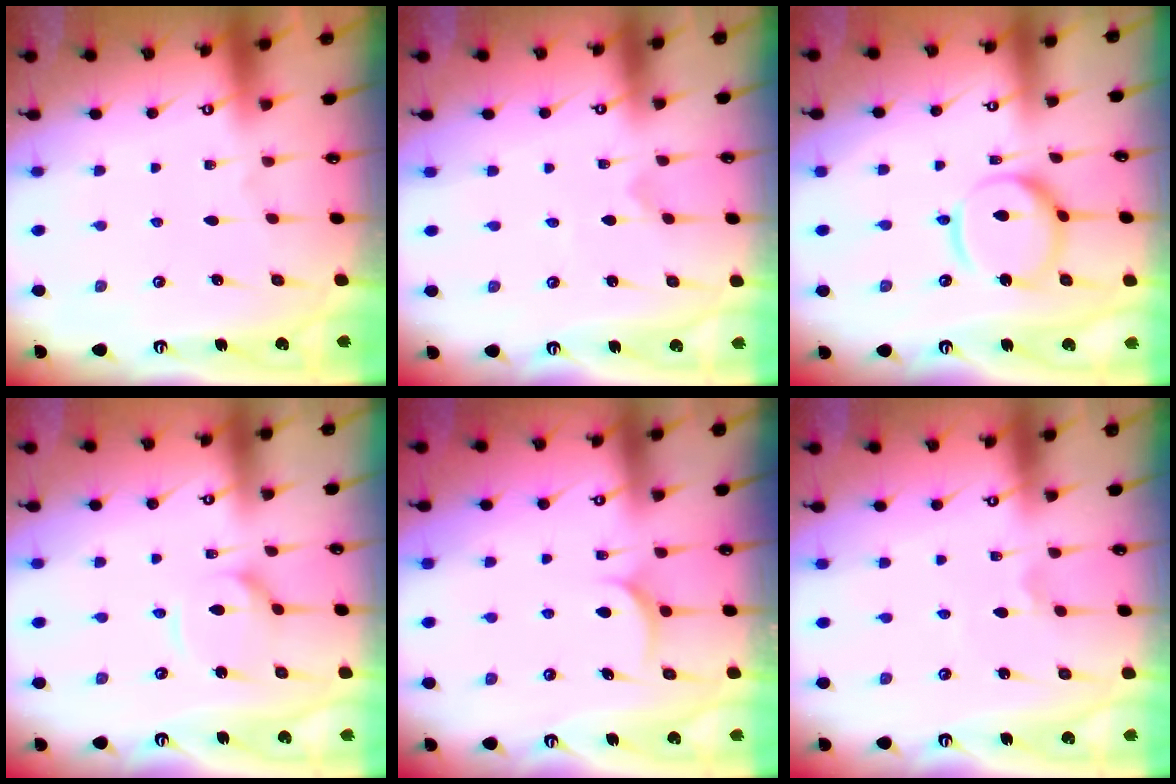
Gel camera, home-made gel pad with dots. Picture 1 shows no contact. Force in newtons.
{"total": 0.0}
{"total": 13.0, "press": 12.9, "slide": 1.2}
{"total": 5.3, "press": 5.3, "slide": 0.5}
{"total": 6.7, "press": 6.7, "slide": 0.2}
{"total": 1.6, "press": 1.6, "slide": 0.3}